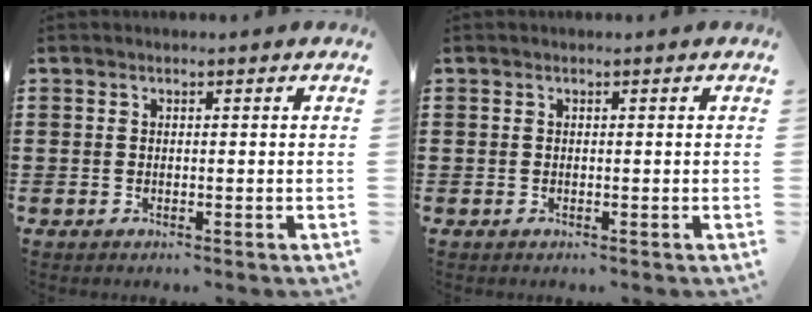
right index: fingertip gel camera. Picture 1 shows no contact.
{"total": 0.0}